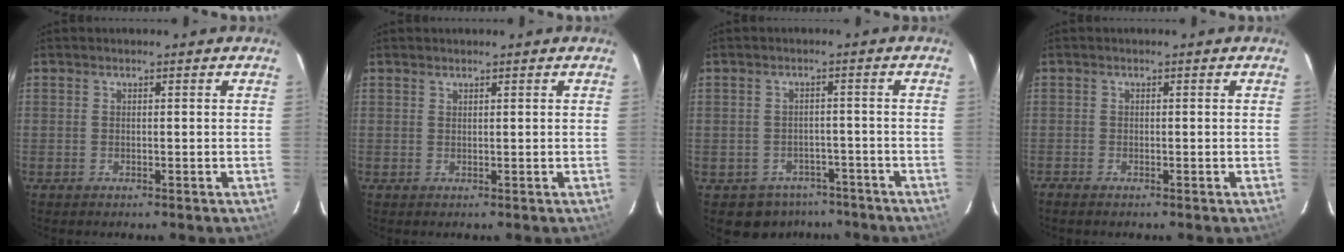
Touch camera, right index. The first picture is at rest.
{"total": 0.5, "force": [0.5, 0.2, 0.0], "torque": [0.000, 0.001, 0.010]}
{"total": 6.6, "force": [-4.6, 4.7, 0.8], "torque": [-0.021, 0.028, -0.050]}
{"total": 1.0, "force": [-0.9, 0.4, 0.3], "torque": [-0.010, -0.004, -0.019]}